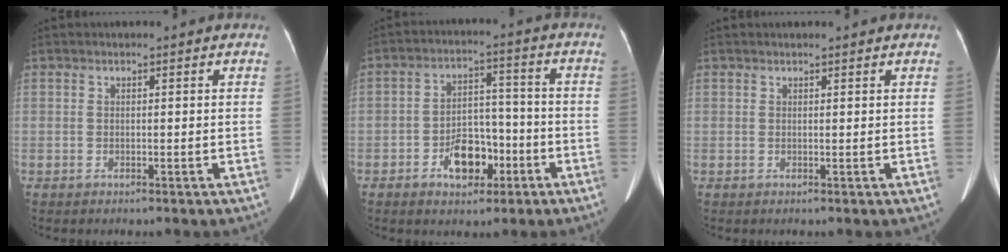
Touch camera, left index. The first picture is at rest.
{"total": 7.7, "force": [-3.7, 4.6, 5.0], "torque": [-0.088, 0.022, -0.056]}
{"total": 1.1, "force": [1.0, 0.1, 0.5], "torque": [-0.007, 0.016, 0.016]}